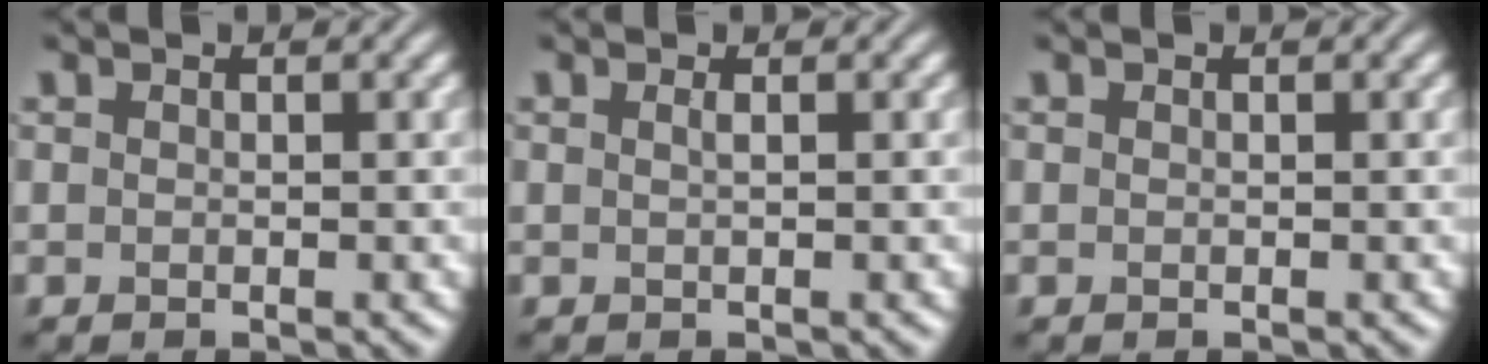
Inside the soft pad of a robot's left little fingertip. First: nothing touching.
{"total": 0.7, "force": [0.2, 0.3, 0.7], "torque": [-0.009, 0.004, 0.000]}
{"total": 0.0}